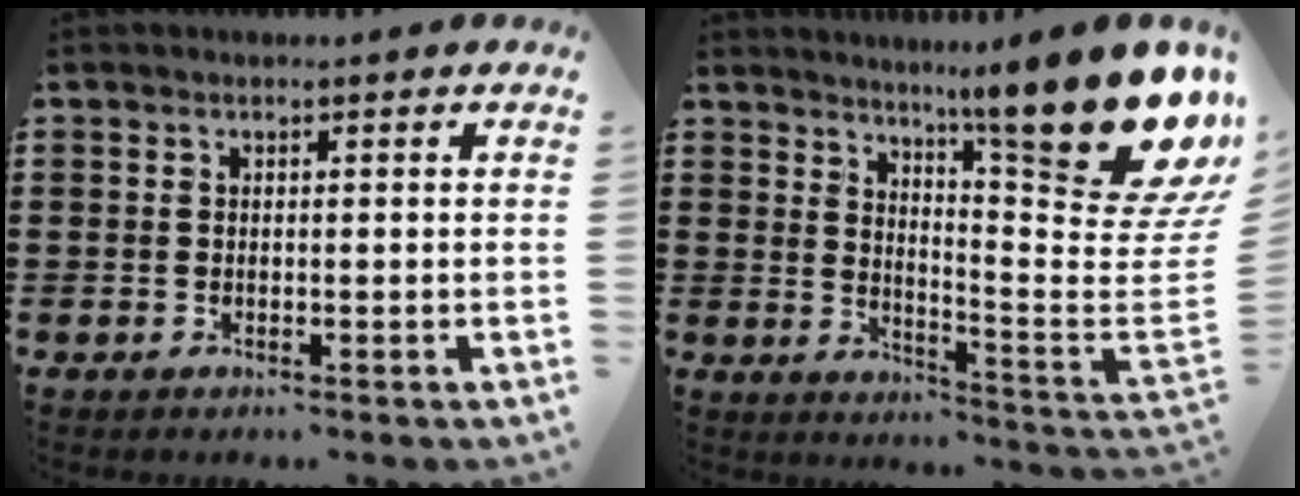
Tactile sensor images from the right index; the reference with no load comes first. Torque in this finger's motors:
{"motor_torque": [0.93, 1.21, 1.05, 0.21]}